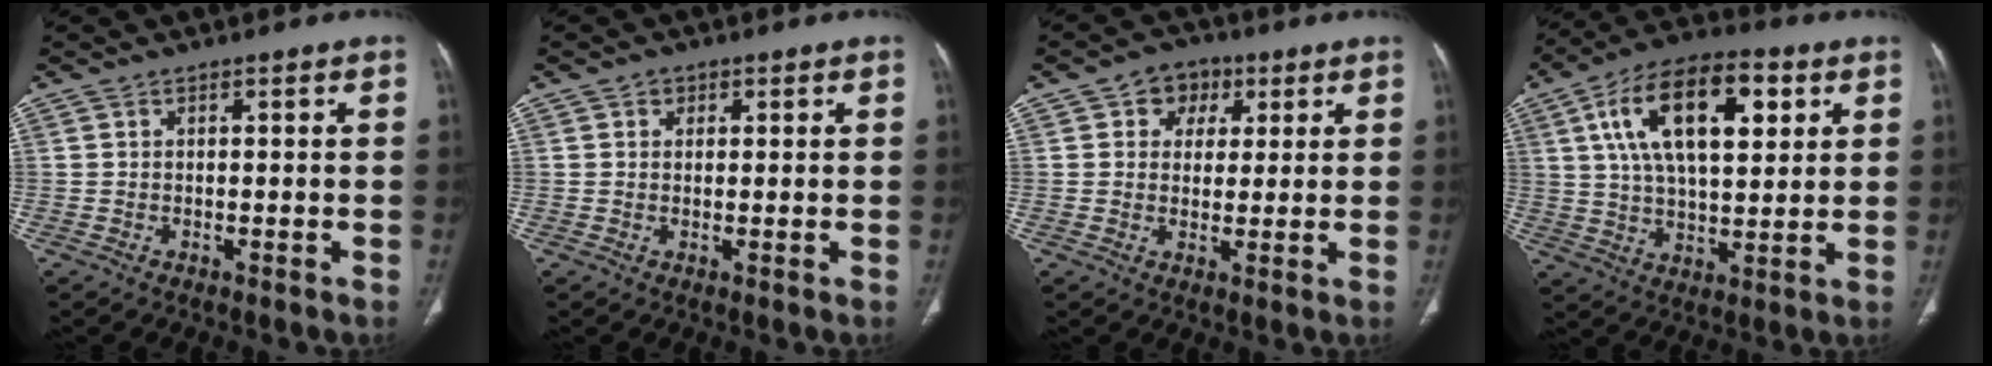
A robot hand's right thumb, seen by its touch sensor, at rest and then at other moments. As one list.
[{"total": 1.8, "force": [0.8, 1.5, 0.4], "torque": [0.009, -0.001, 0.006]}, {"total": 6.6, "force": [2.6, 5.5, 2.5], "torque": [-0.002, -0.001, 0.035]}, {"total": 19.8, "force": [6.6, 9.5, 16.0], "torque": [-0.256, 0.001, 0.108]}]